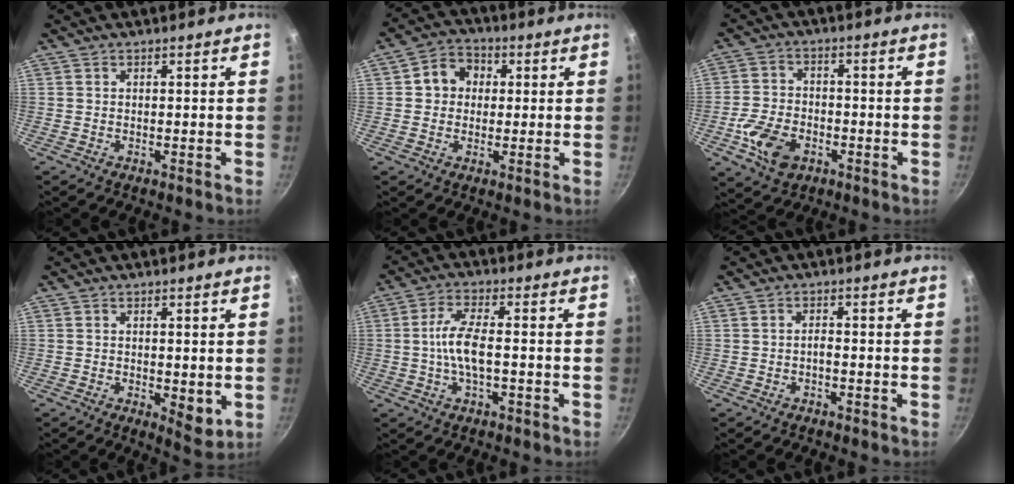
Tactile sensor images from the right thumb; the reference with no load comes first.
{"total": 6.9, "force": [1.3, 6.0, 3.2], "torque": [-0.018, 0.012, 0.009]}
{"total": 9.5, "force": [-3.6, 6.4, 6.0], "torque": [-0.105, 0.018, -0.068]}
{"total": 4.5, "force": [-0.2, 2.1, 4.0], "torque": [-0.054, -0.016, 0.002]}
{"total": 7.0, "force": [-0.8, 2.6, 6.5], "torque": [-0.128, 0.017, -0.023]}
{"total": 1.2, "force": [-0.6, 0.5, 0.8], "torque": [-0.012, 0.010, -0.012]}